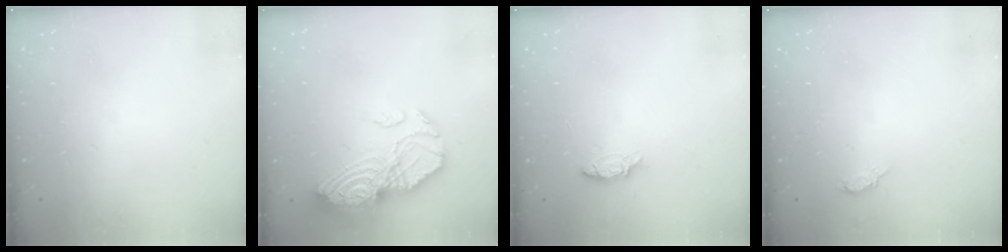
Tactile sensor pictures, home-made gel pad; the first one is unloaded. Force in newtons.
{"total": 16.6, "press": 16.4, "slide": 2.6}
{"total": 5.0, "press": 4.9, "slide": 0.8}
{"total": 9.3, "press": 4.9, "slide": 8.0}